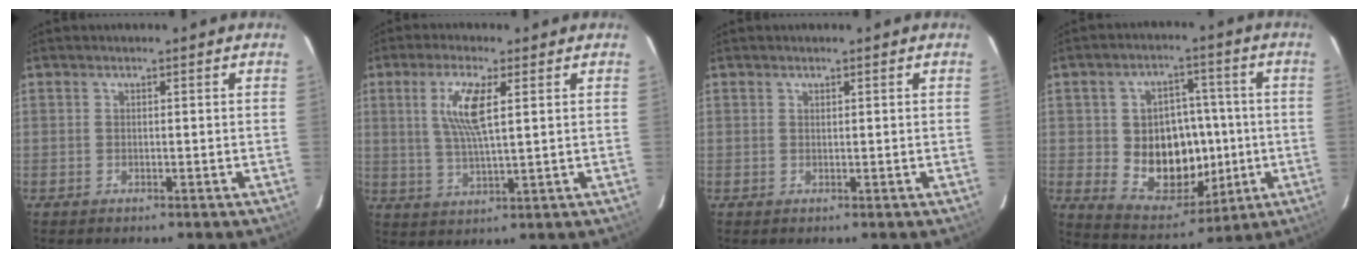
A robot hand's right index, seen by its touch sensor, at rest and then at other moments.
{"total": 7.8, "force": [2.4, 1.3, 7.3], "torque": [-0.146, 0.000, 0.047]}
{"total": 0.0}
{"total": 14.3, "force": [-1.1, 11.3, 8.6], "torque": [-0.169, 0.008, 0.009]}